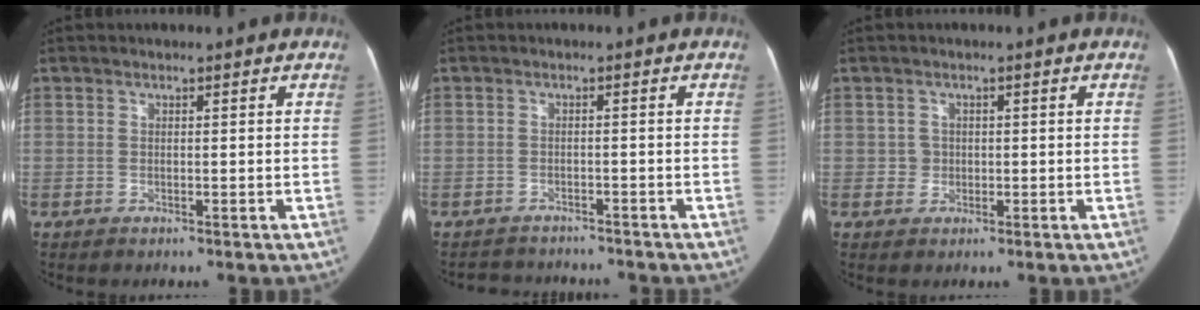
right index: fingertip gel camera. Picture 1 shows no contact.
{"total": 5.7, "force": [-5.3, 1.9, 0.3], "torque": [0.000, 0.009, -0.075]}
{"total": 2.1, "force": [0.0, 2.0, 0.3], "torque": [-0.002, 0.007, 0.003]}